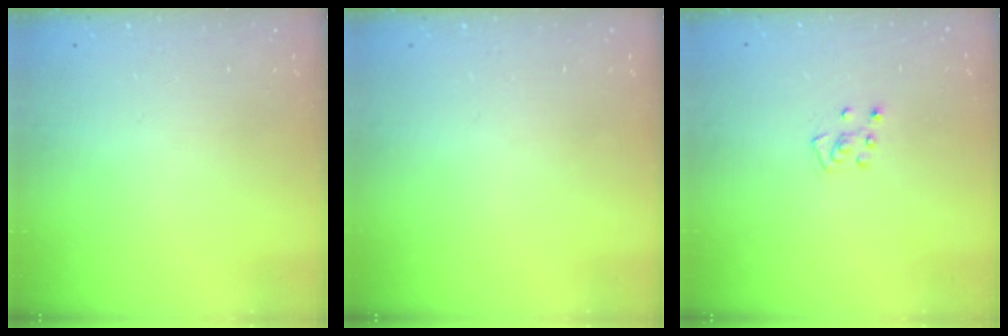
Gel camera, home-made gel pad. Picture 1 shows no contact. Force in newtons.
{"total": 0.0}
{"total": 3.7, "press": 3.6, "slide": 0.4}